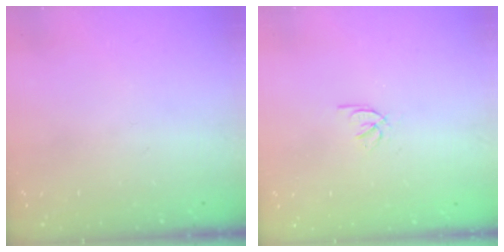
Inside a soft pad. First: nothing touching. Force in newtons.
{"total": 2.2, "press": 2.2, "slide": 0.2}